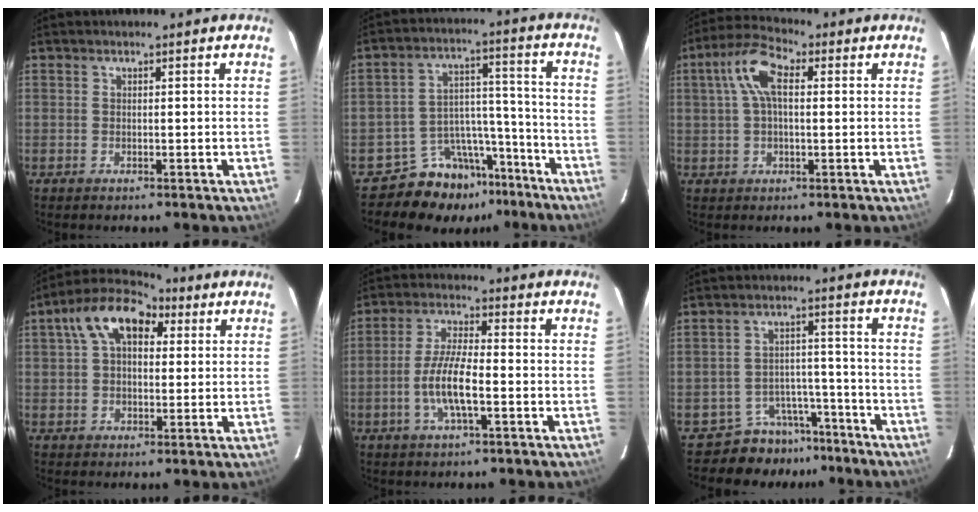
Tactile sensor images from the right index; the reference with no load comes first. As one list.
[{"total": 12.2, "force": [-10.0, 6.8, 1.6], "torque": [-0.026, 0.061, -0.147]}, {"total": 8.2, "force": [1.7, 3.8, 7.1], "torque": [-0.148, 0.026, 0.029]}, {"total": 12.3, "force": [4.6, 7.5, 8.6], "torque": [-0.156, 0.046, 0.068]}, {"total": 7.9, "force": [-2.4, 1.8, 7.3], "torque": [-0.150, 0.002, -0.049]}, {"total": 7.9, "force": [-6.6, 4.3, 0.5], "torque": [-0.018, 0.032, -0.095]}]